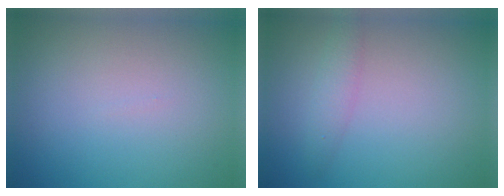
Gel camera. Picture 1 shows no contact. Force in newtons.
{"total": 1.7, "press": 1.7, "slide": 0.1}